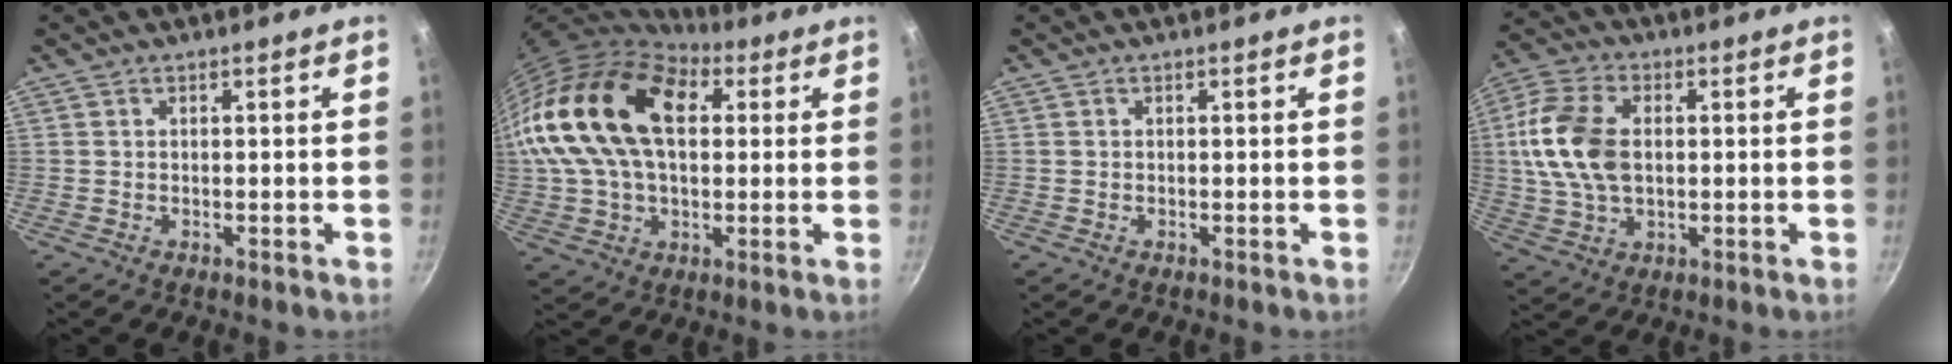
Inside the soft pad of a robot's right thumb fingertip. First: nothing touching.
{"total": 26.1, "force": [6.5, 16.4, 19.2], "torque": [-0.369, 0.021, 0.105]}
{"total": 0.0}
{"total": 14.0, "force": [1.1, 9.0, 10.7], "torque": [-0.204, 0.012, 0.013]}